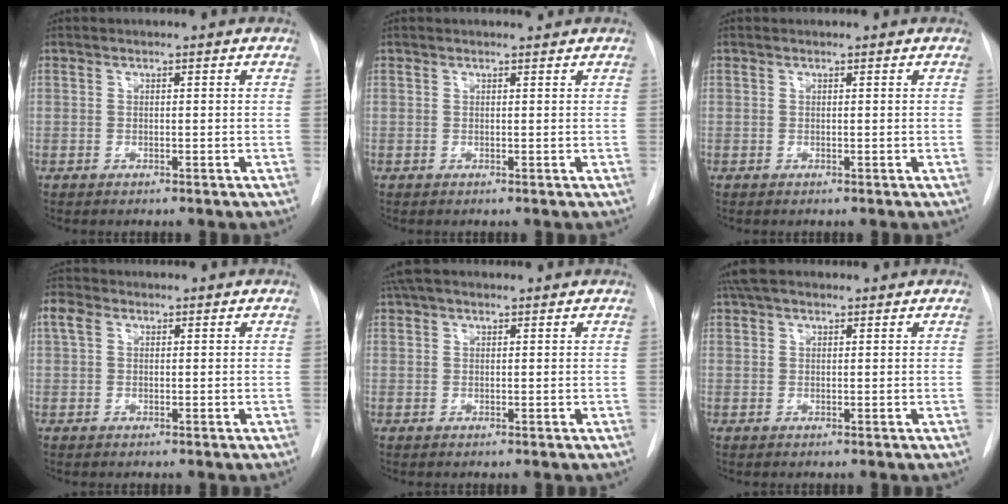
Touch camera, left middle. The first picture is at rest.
{"total": 0.7, "force": [0.7, 0.0, 0.0], "torque": [-0.007, -0.004, 0.010]}
{"total": 0.0}
{"total": 2.3, "force": [0.9, 1.5, 1.4], "torque": [-0.038, 0.020, 0.018]}
{"total": 3.5, "force": [2.7, 1.5, 1.7], "torque": [-0.033, 0.029, 0.045]}
{"total": 3.9, "force": [2.9, 1.7, 1.9], "torque": [-0.037, 0.024, 0.051]}